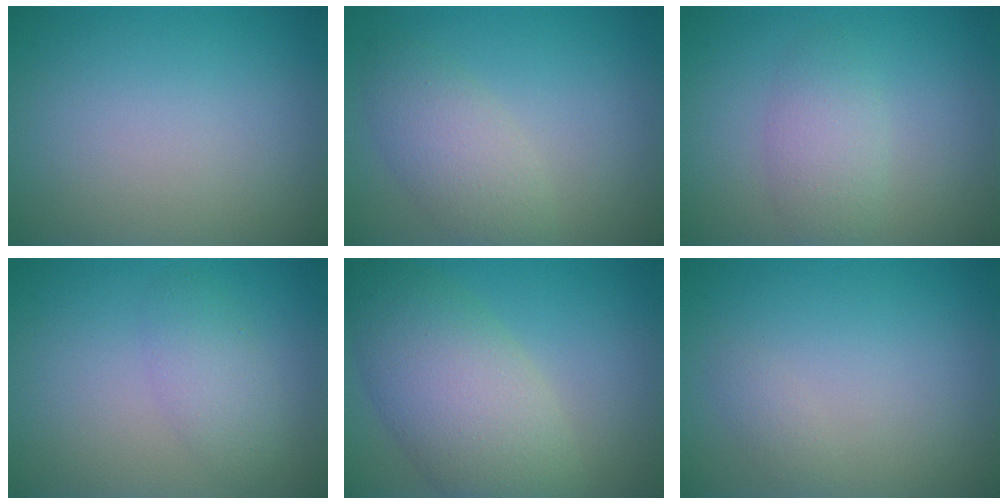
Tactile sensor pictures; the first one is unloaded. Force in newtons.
{"total": 3.6, "press": 3.6, "slide": 0.3}
{"total": 2.7, "press": 2.7, "slide": 0.1}
{"total": 2.4, "press": 2.4, "slide": 0.0}
{"total": 7.9, "press": 7.9, "slide": 0.6}
{"total": 0.8, "press": 0.8, "slide": 0.0}